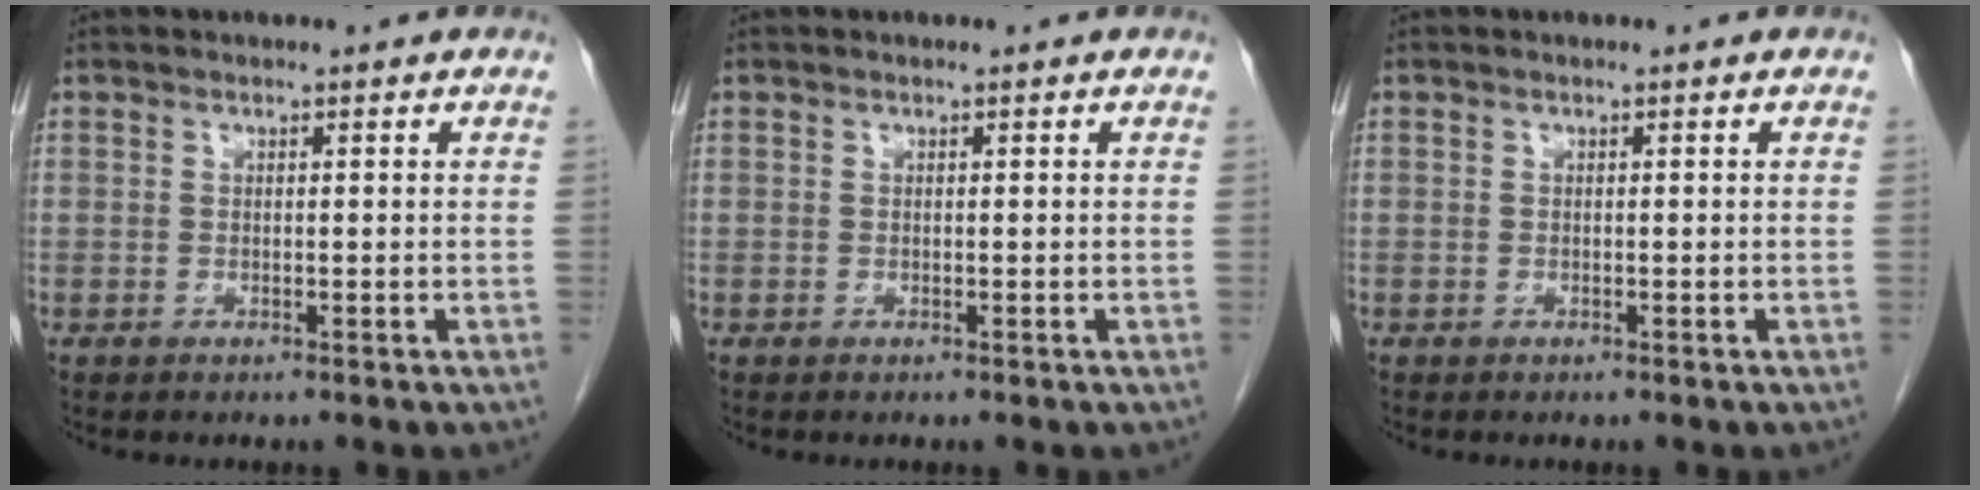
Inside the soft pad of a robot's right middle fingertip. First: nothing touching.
{"total": 0.0}
{"total": 0.0}